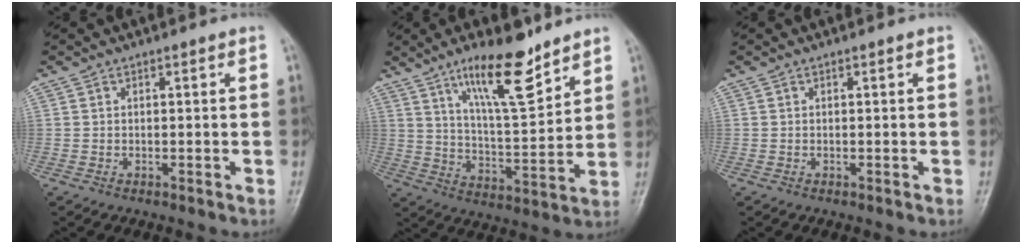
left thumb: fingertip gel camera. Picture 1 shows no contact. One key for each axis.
{"total": 14.3, "fx": 9.7, "fy": 3.8, "fz": 9.8, "tx": -0.143, "ty": -0.065, "tz": 0.172}
{"total": 0.0}